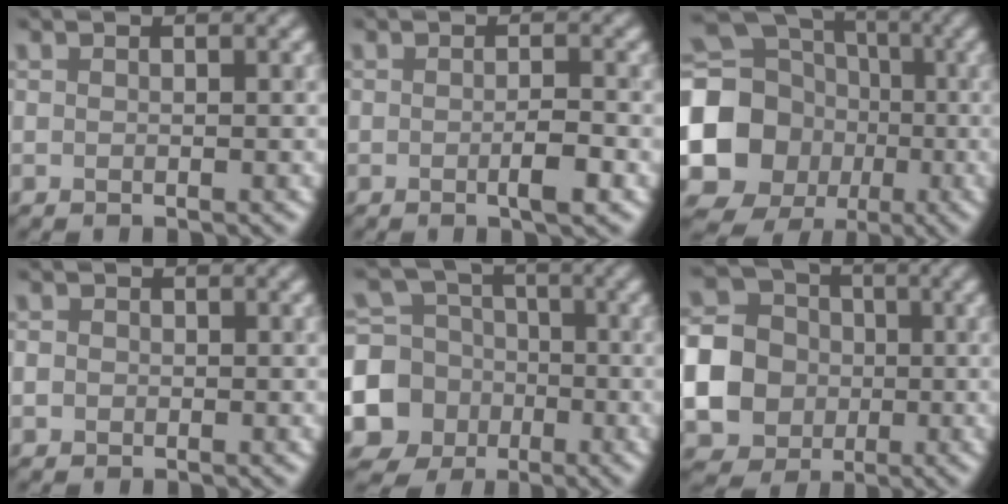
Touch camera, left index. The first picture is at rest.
{"total": 2.1, "force": [-0.7, 0.4, 1.9], "torque": [-0.030, -0.001, -0.012]}
{"total": 16.4, "force": [-1.7, 14.8, 6.9], "torque": [-0.150, -0.028, -0.064]}
{"total": 1.1, "force": [-0.1, 1.1, 0.4], "torque": [-0.003, -0.002, -0.006]}
{"total": 9.9, "force": [-3.0, 9.0, 2.8], "torque": [-0.073, -0.016, -0.082]}
{"total": 14.9, "force": [-2.0, 14.0, 4.6], "torque": [-0.164, -0.015, -0.065]}